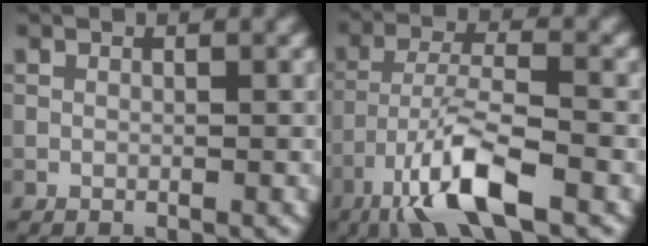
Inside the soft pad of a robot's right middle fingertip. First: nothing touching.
{"total": 8.2, "force": [-4.9, 1.8, 6.4], "torque": [-0.118, 0.003, -0.098]}